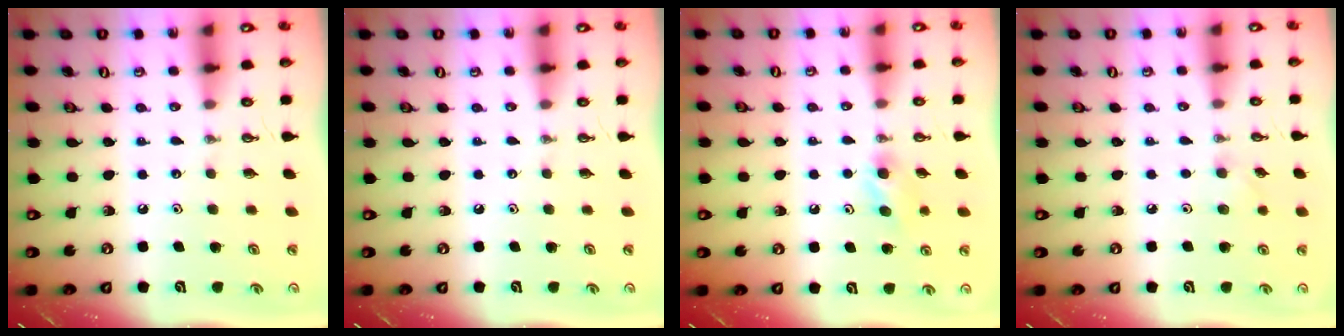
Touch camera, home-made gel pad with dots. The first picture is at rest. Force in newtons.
{"total": 0.0}
{"total": 5.8, "press": 5.7, "slide": 0.8}
{"total": 3.9, "press": 3.8, "slide": 0.8}